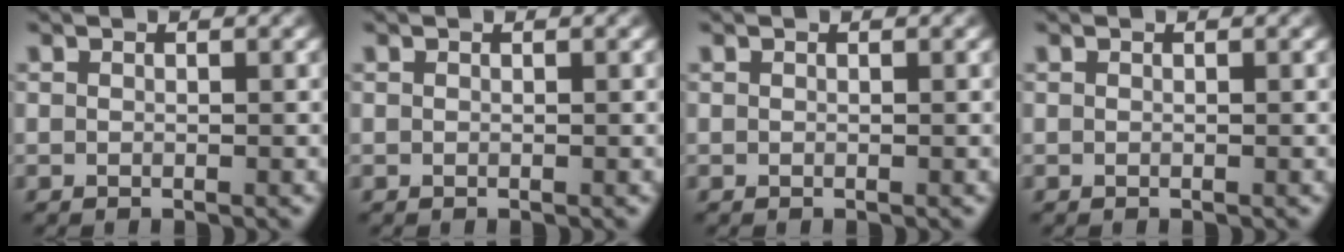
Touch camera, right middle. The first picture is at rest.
{"total": 0.0}
{"total": 0.0}
{"total": 0.0}